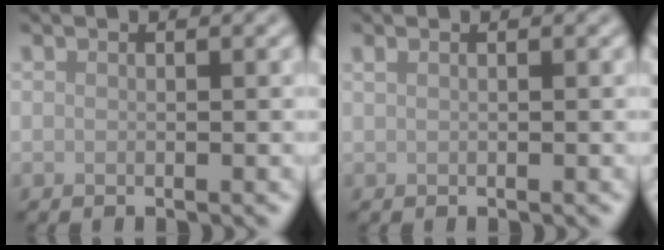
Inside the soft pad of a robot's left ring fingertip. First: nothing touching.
{"total": 0.7, "force": [0.4, 0.3, 0.6], "torque": [-0.009, 0.003, 0.005]}